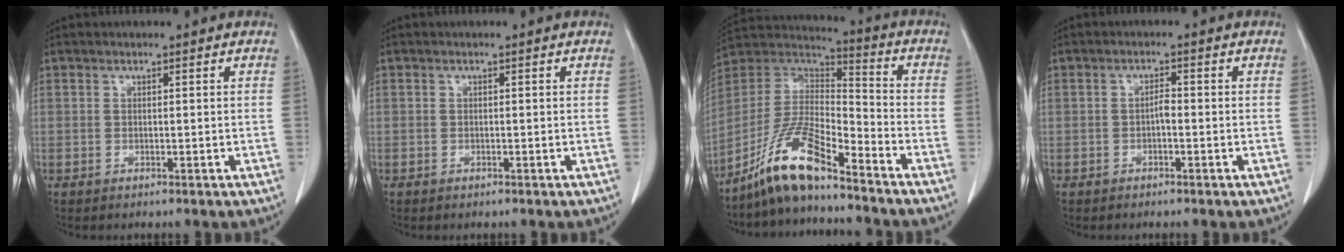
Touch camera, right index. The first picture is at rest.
{"total": 0.0}
{"total": 13.0, "force": [-9.8, 1.9, 8.3], "torque": [-0.169, 0.010, -0.182]}
{"total": 1.4, "force": [-0.5, 0.4, 1.3], "torque": [-0.021, 0.004, -0.009]}